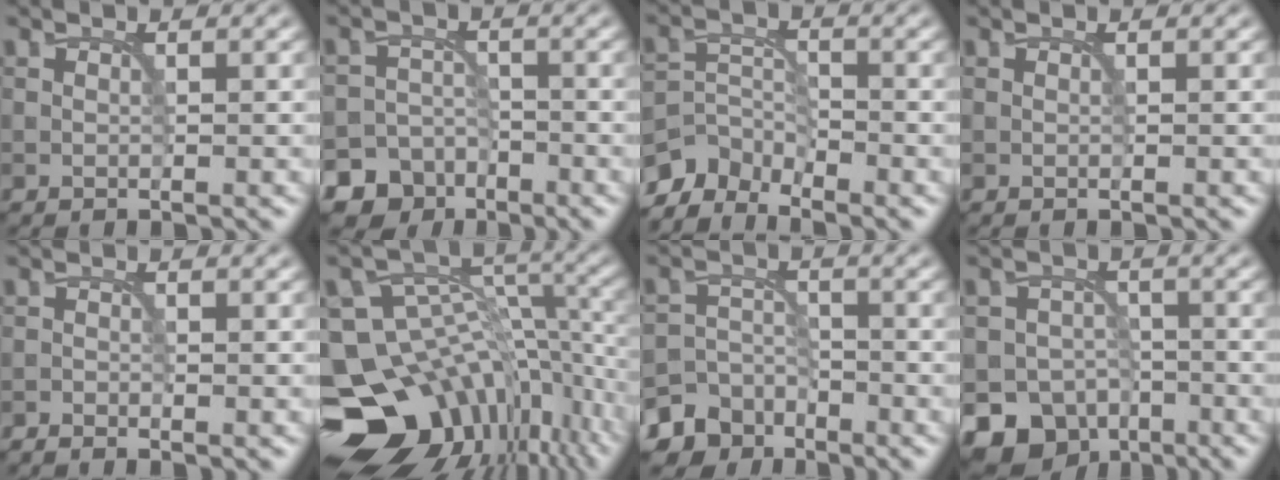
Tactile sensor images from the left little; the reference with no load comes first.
{"total": 7.9, "force": [-5.5, 5.6, 0.4], "torque": [0.015, -0.018, -0.105]}
{"total": 4.0, "force": [-3.7, 1.3, 0.5], "torque": [-0.007, -0.003, -0.084]}
{"total": 0.0}
{"total": 0.9, "force": [-0.9, 0.0, 0.2], "torque": [0.001, -0.002, -0.021]}
{"total": 16.3, "force": [-9.1, 11.1, 7.7], "torque": [-0.143, -0.002, -0.127]}
{"total": 7.2, "force": [-5.4, 4.6, 0.6], "torque": [0.007, -0.012, -0.100]}
{"total": 9.2, "force": [-6.0, 6.6, 2.1], "torque": [-0.019, -0.016, -0.105]}